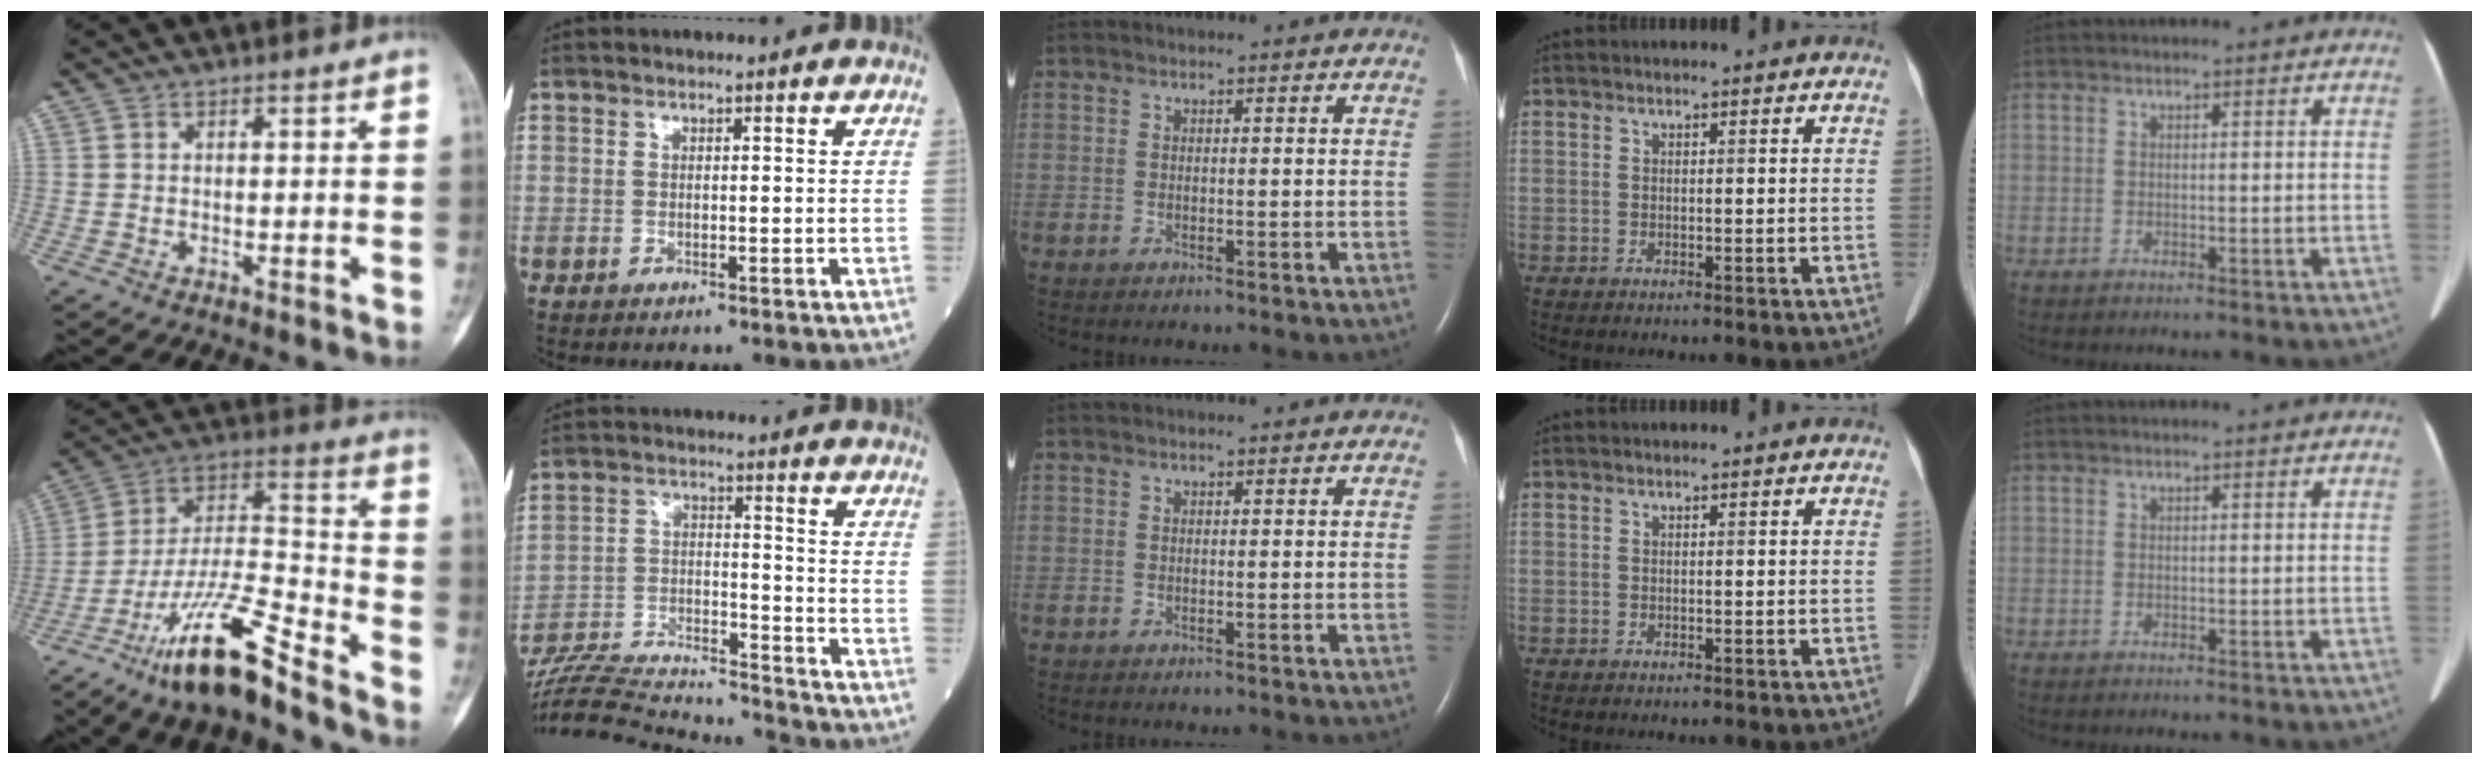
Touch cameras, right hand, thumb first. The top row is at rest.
{"thumb": {"total": 17.8, "force": [-12.6, 3.3, 12.2], "torque": [-0.230, 0.079, -0.228]}, "index": {"total": 20.0, "force": [-19.2, 1.5, 5.4], "torque": [-0.127, -0.004, -0.308]}}